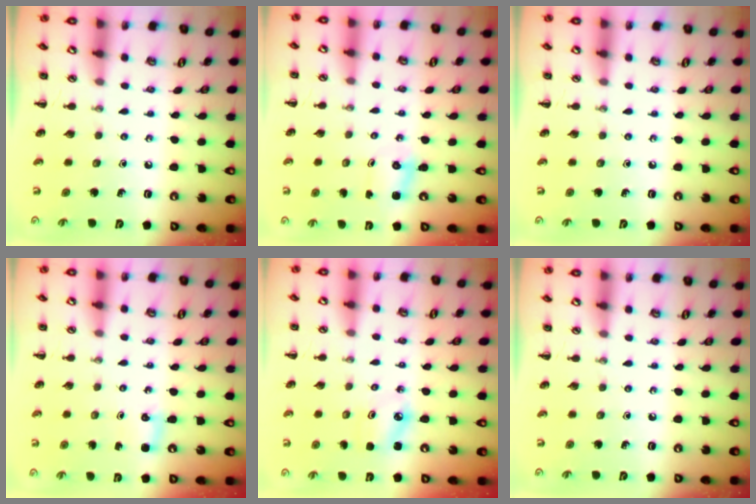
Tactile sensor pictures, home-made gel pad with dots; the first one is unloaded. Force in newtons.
{"total": 2.0, "press": 1.9, "slide": 0.7}
{"total": 0.0}
{"total": 2.5, "press": 2.4, "slide": 0.8}
{"total": 3.1, "press": 3.0, "slide": 0.5}
{"total": 0.0}